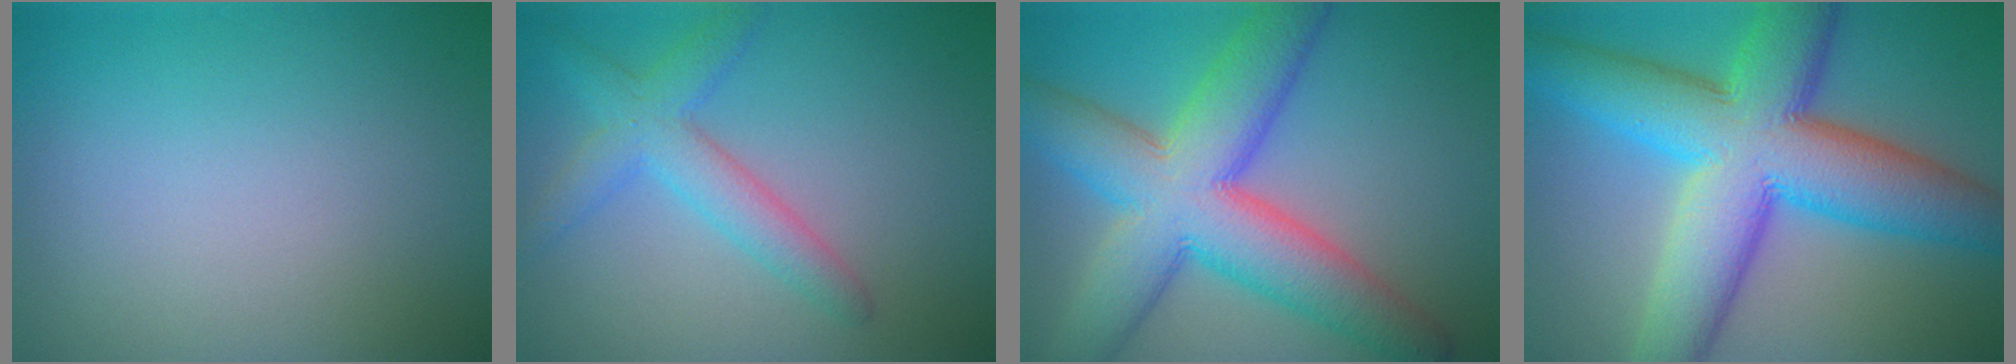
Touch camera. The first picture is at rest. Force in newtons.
{"total": 3.8, "press": 3.8, "slide": 0.1}
{"total": 11.2, "press": 11.2, "slide": 0.4}
{"total": 13.2, "press": 13.2, "slide": 0.2}